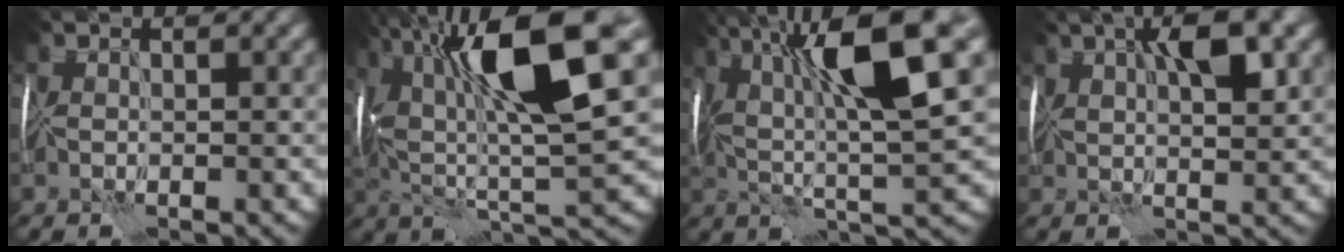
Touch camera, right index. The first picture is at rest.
{"total": 13.9, "force": [4.0, 3.8, 12.7], "torque": [-0.227, 0.016, 0.062]}
{"total": 12.7, "force": [3.8, 2.7, 11.8], "torque": [-0.211, 0.021, 0.064]}
{"total": 6.4, "force": [2.6, 2.1, 5.4], "torque": [-0.091, 0.013, 0.041]}